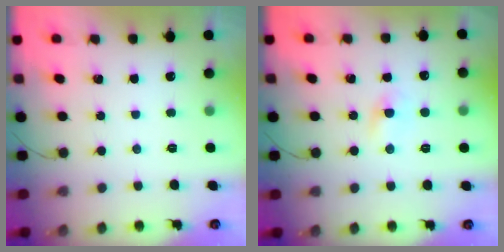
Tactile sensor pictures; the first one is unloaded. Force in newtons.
{"total": 2.0, "press": 1.8, "slide": 1.0}